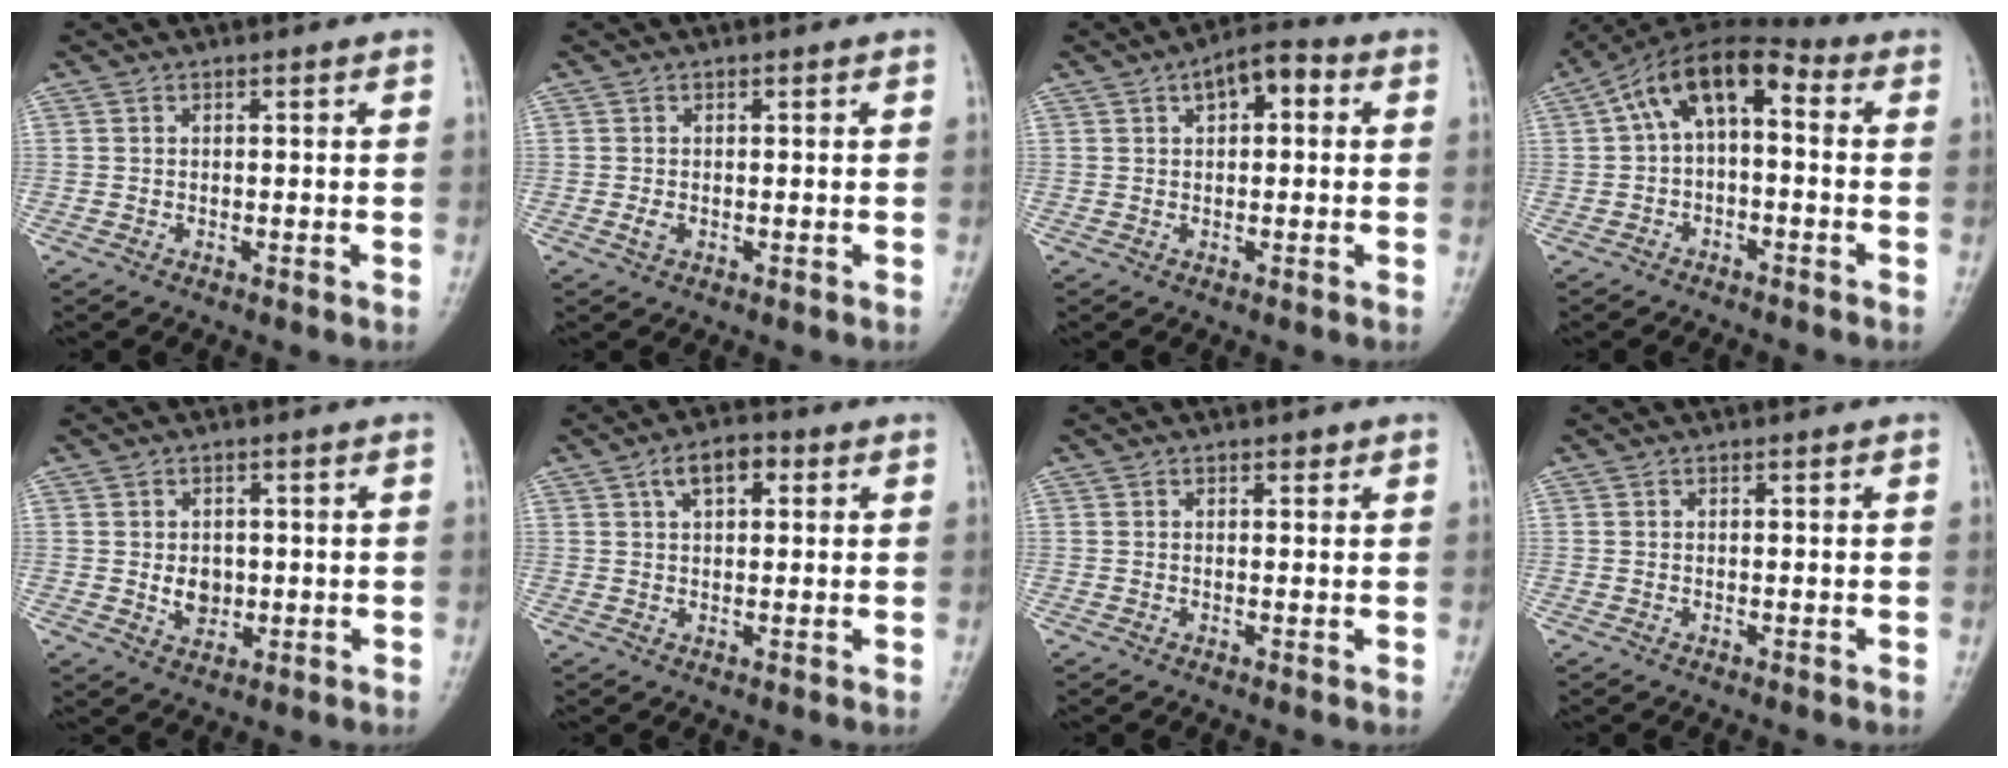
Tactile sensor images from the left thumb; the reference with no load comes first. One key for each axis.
{"total": 1.2, "fx": -0.3, "fy": 0.8, "fz": 0.9, "tx": -0.016, "ty": -0.001, "tz": -0.007}
{"total": 6.4, "fx": 2.1, "fy": 3.3, "fz": 5.1, "tx": -0.059, "ty": 0.018, "tz": 0.022}
{"total": 10.1, "fx": 1.0, "fy": 5.4, "fz": 8.5, "tx": -0.135, "ty": 0.045, "tz": 0.002}
{"total": 4.1, "fx": -0.1, "fy": 3.2, "fz": 2.5, "tx": -0.022, "ty": -0.002, "tz": 0.005}
{"total": 5.4, "fx": 2.1, "fy": 2.9, "fz": 4.0, "tx": -0.057, "ty": 0.009, "tz": 0.029}
{"total": 0.6, "fx": 0.4, "fy": 0.3, "fz": 0.2, "tx": 0.004, "ty": -0.002, "tz": 0.003}
{"total": 0.0}